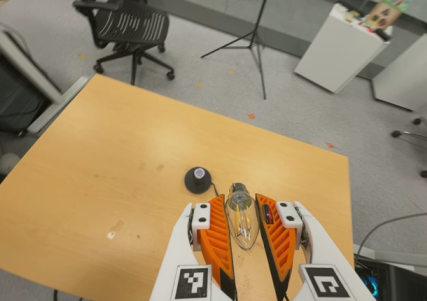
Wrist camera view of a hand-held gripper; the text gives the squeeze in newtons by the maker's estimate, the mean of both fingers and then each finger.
{"total": 11.9, "left": 12.1, "right": 11.7}